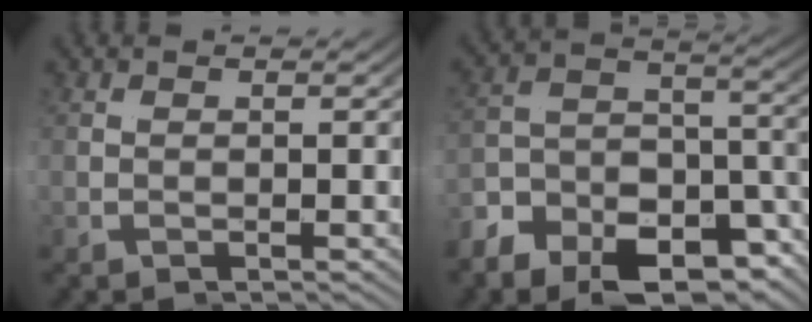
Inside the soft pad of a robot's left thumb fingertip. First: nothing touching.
{"total": 6.6, "force": [-4.3, 2.5, 4.4], "torque": [-0.071, 0.008, -0.087]}